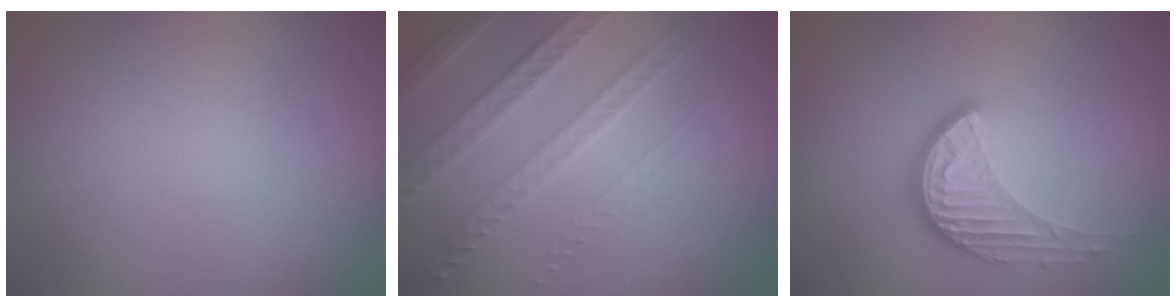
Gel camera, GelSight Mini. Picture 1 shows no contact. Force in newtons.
{"total": 4.6, "press": 3.4, "slide": 3.2}
{"total": 4.1, "press": 3.0, "slide": 2.8}